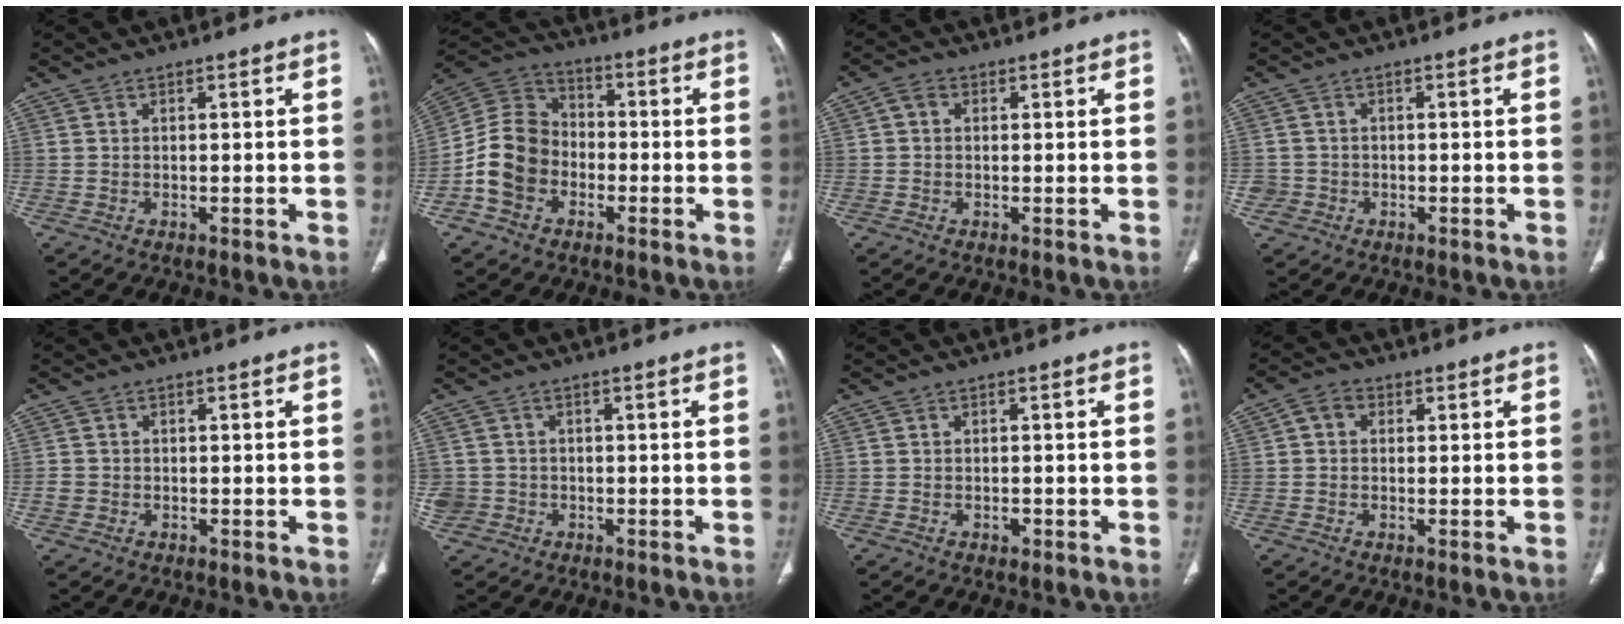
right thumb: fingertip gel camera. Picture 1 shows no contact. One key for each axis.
{"total": 11.9, "fx": -3.5, "fy": 9.5, "fz": 6.2, "tx": -0.104, "ty": 0.036, "tz": -0.075}
{"total": 2.4, "fx": 0.5, "fy": 1.9, "fz": 1.3, "tx": -0.018, "ty": 0.008, "tz": 0.005}
{"total": 2.1, "fx": -0.8, "fy": 2.0, "fz": -0.1, "tx": 0.011, "ty": 0.011, "tz": -0.019}
{"total": 1.6, "fx": -0.4, "fy": 1.5, "fz": 0.5, "tx": -0.007, "ty": 0.004, "tz": -0.009}
{"total": 3.6, "fx": -0.9, "fy": 3.4, "fz": 0.4, "tx": 0.004, "ty": 0.013, "tz": -0.017}
{"total": 0.9, "fx": -0.4, "fy": 0.6, "fz": 0.5, "tx": -0.005, "ty": 0.001, "tz": -0.006}
{"total": 3.3, "fx": 0.6, "fy": 2.7, "fz": 1.8, "tx": -0.021, "ty": 0.011, "tz": 0.006}